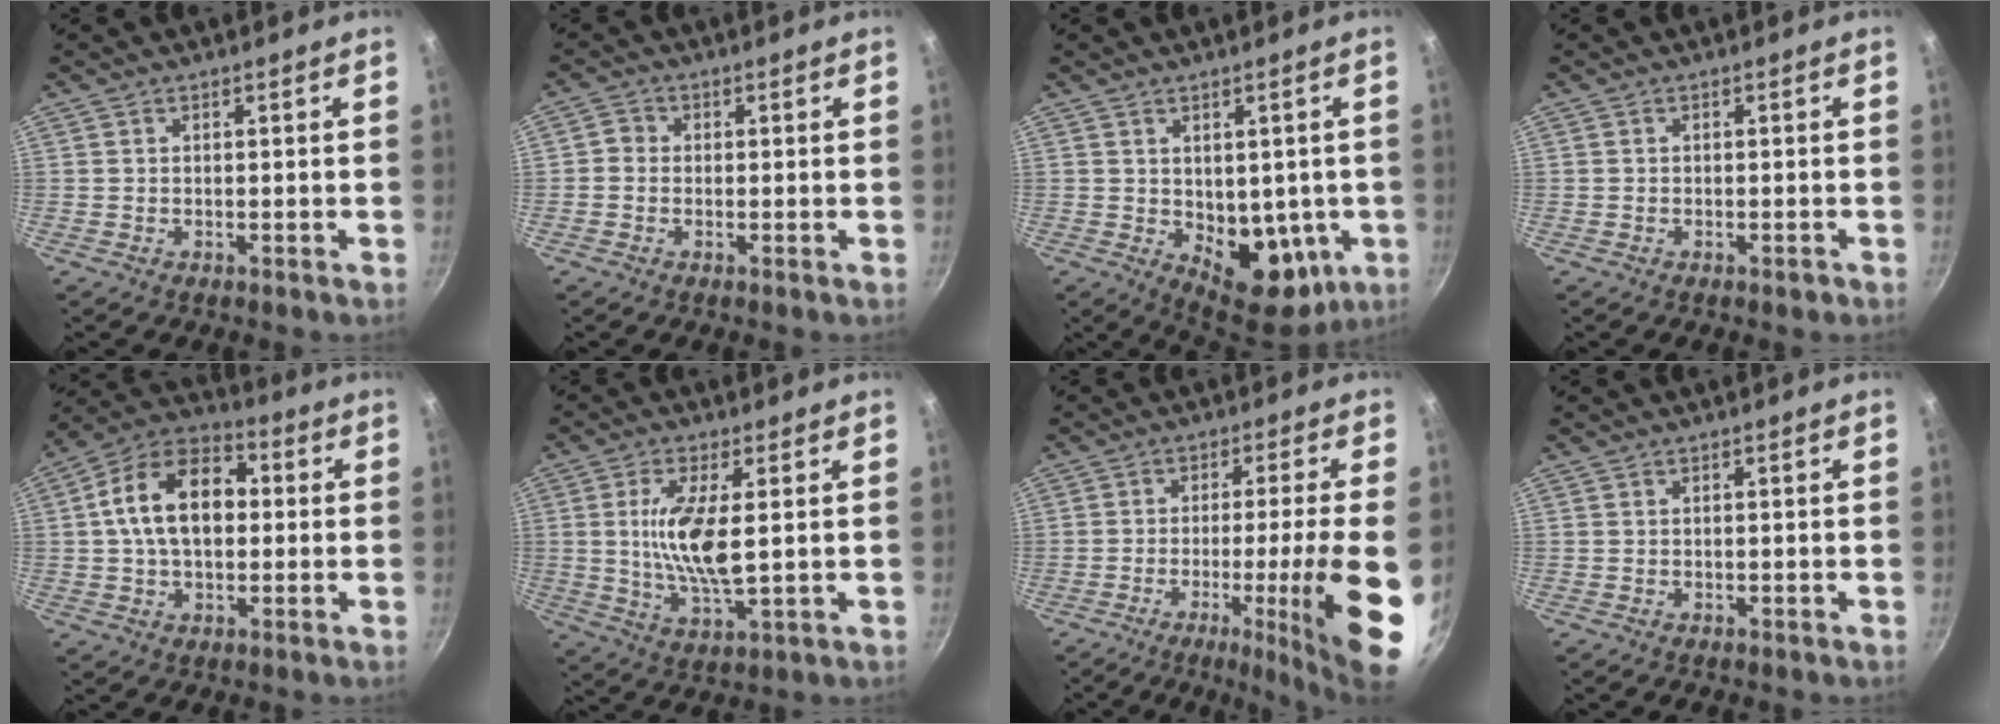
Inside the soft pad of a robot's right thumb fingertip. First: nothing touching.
{"total": 2.1, "force": [-0.4, 2.0, 0.7], "torque": [-0.002, 0.006, -0.016]}
{"total": 12.5, "force": [-1.6, 7.8, 9.6], "torque": [-0.082, -0.018, -0.002]}
{"total": 1.0, "force": [-0.7, 0.5, 0.6], "torque": [-0.011, 0.005, -0.008]}
{"total": 15.8, "force": [1.5, 10.4, 11.8], "torque": [-0.166, 0.030, 0.006]}
{"total": 11.2, "force": [1.2, 3.8, 10.5], "torque": [-0.207, -0.012, 0.024]}
{"total": 15.5, "force": [-4.3, 0.3, 14.9], "torque": [-0.220, 0.005, -0.058]}
{"total": 0.0}